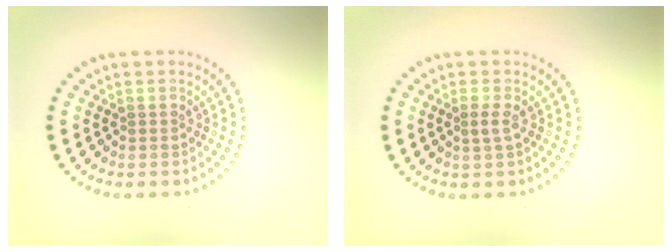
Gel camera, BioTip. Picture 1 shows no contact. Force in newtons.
{"total": 1.1, "press": 0.9, "slide": 0.5}